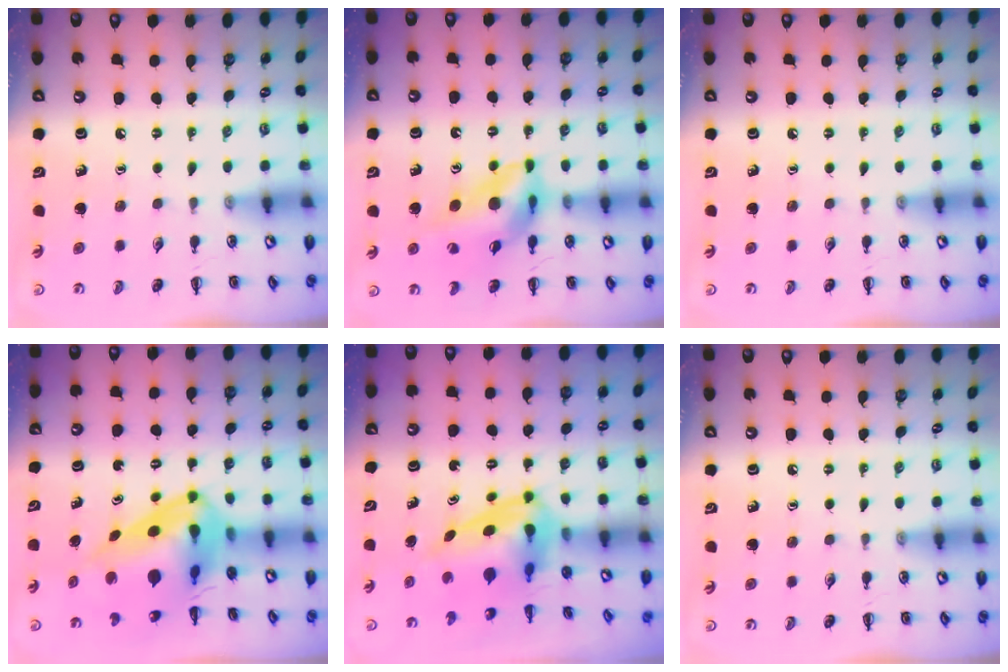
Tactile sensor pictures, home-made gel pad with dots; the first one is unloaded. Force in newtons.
{"total": 11.6, "press": 11.0, "slide": 3.8}
{"total": 0.0}
{"total": 9.3, "press": 8.9, "slide": 2.7}
{"total": 5.9, "press": 5.5, "slide": 1.9}
{"total": 0.0}